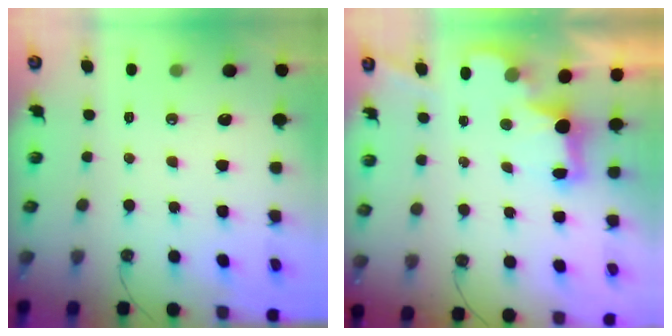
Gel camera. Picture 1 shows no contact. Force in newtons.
{"total": 2.3, "press": 2.2, "slide": 0.7}